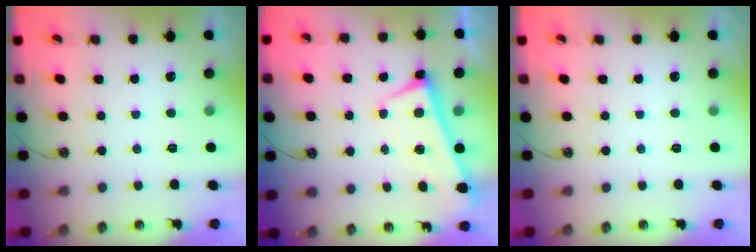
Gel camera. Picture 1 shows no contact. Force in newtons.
{"total": 0.8, "press": 0.6, "slide": 0.5}
{"total": 0.0}